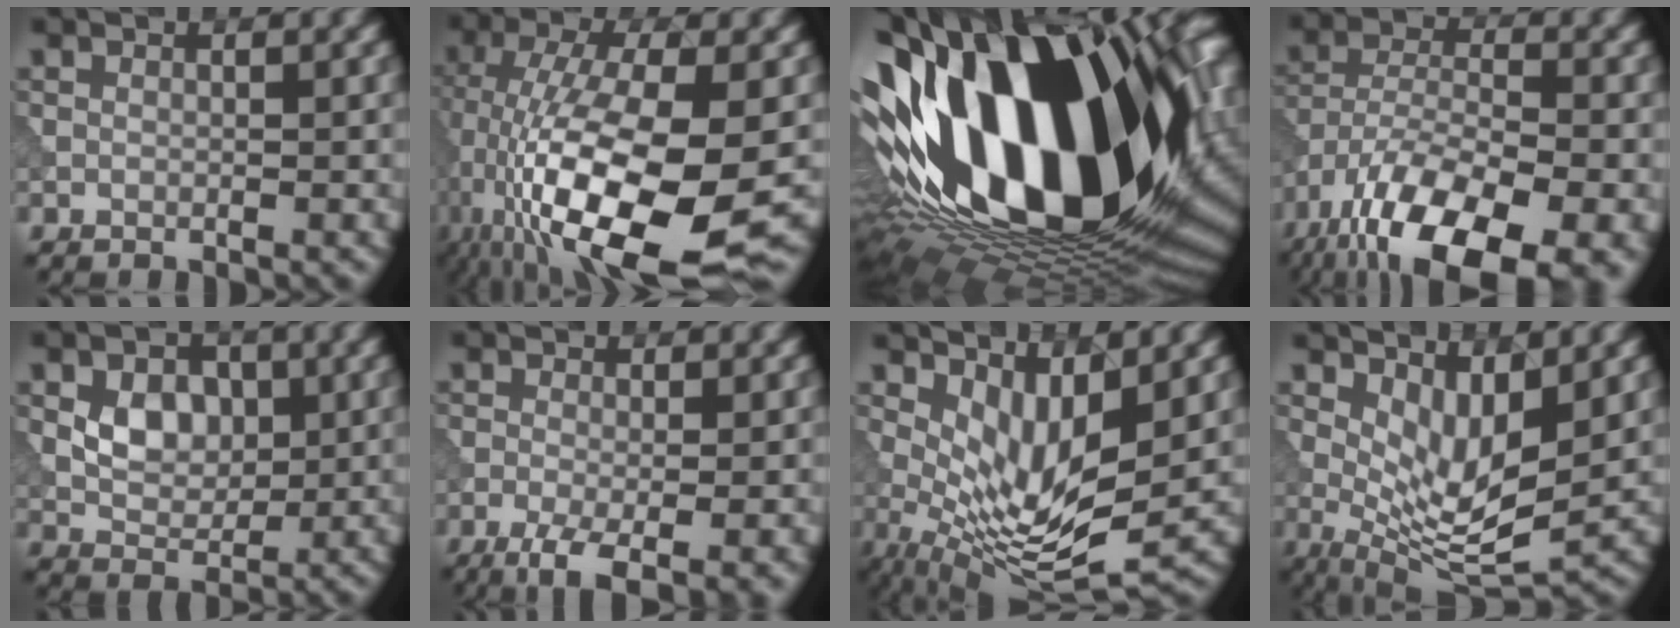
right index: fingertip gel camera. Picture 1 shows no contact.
{"total": 14.8, "force": [-3.9, 5.3, 13.3], "torque": [-0.248, -0.010, -0.058]}
{"total": 21.1, "force": [1.5, 11.7, 17.5], "torque": [-0.308, -0.005, 0.027]}
{"total": 16.2, "force": [-10.2, 6.7, 10.7], "torque": [-0.201, -0.033, -0.155]}
{"total": 3.9, "force": [0.9, 2.9, 2.4], "torque": [-0.044, -0.001, 0.014]}
{"total": 5.1, "force": [-2.5, 1.5, 4.2], "torque": [-0.082, -0.006, -0.041]}
{"total": 7.2, "force": [1.3, 3.0, 6.4], "torque": [-0.127, -0.021, 0.032]}
{"total": 6.5, "force": [1.5, 2.6, 5.8], "torque": [-0.111, -0.019, 0.032]}